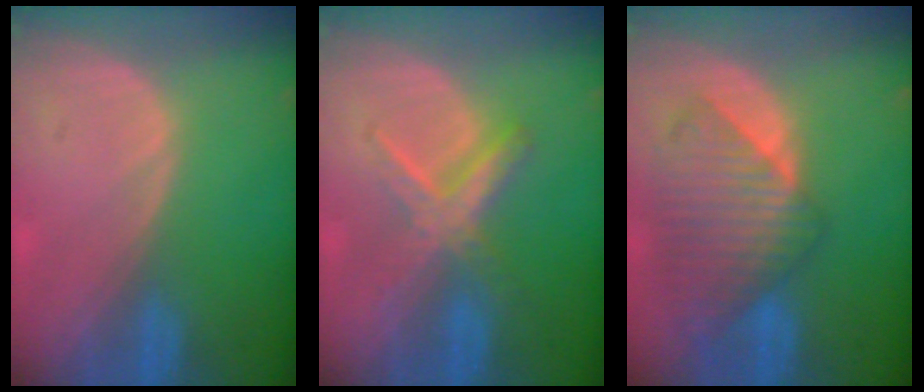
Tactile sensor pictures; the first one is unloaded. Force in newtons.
{"total": 5.4, "press": 5.4, "slide": 0.7}
{"total": 9.4, "press": 8.3, "slide": 4.3}